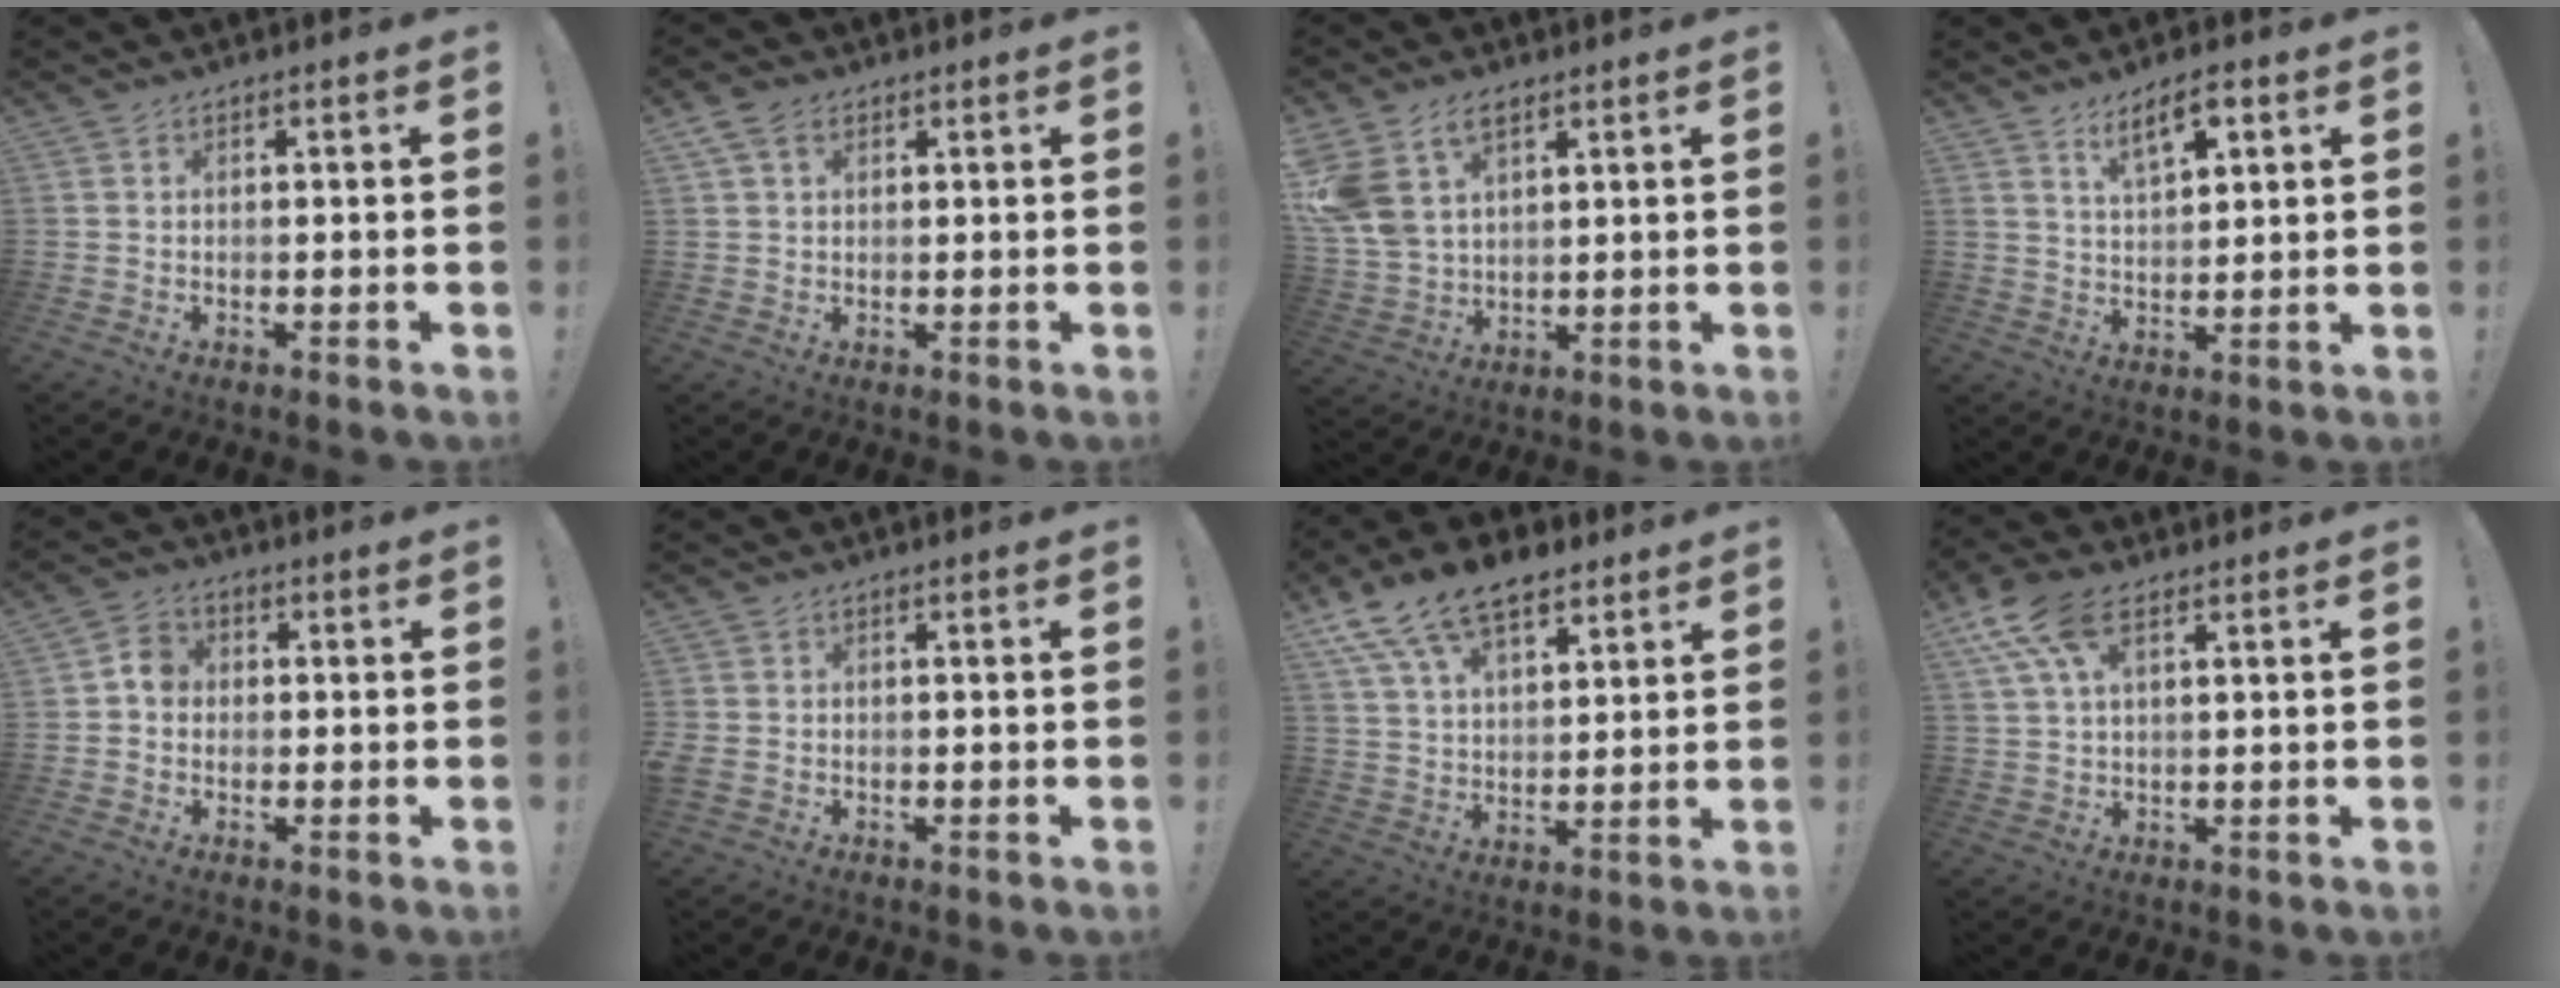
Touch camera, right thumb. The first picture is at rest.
{"total": 4.5, "force": [2.1, 3.2, 2.5], "torque": [-0.043, 0.001, 0.042]}
{"total": 12.0, "force": [6.3, 7.7, 6.7], "torque": [-0.138, -0.022, 0.126]}
{"total": 7.5, "force": [4.8, 2.6, 5.1], "torque": [-0.078, -0.020, 0.081]}
{"total": 4.9, "force": [-0.5, 4.3, 2.4], "torque": [-0.029, 0.014, -0.008]}
{"total": 1.7, "force": [-0.6, 1.3, 0.9], "torque": [-0.019, 0.006, -0.008]}
{"total": 14.7, "force": [9.7, 7.5, 8.1], "torque": [-0.148, -0.049, 0.181]}
{"total": 10.8, "force": [5.4, 5.2, 7.7], "torque": [-0.141, -0.011, 0.102]}